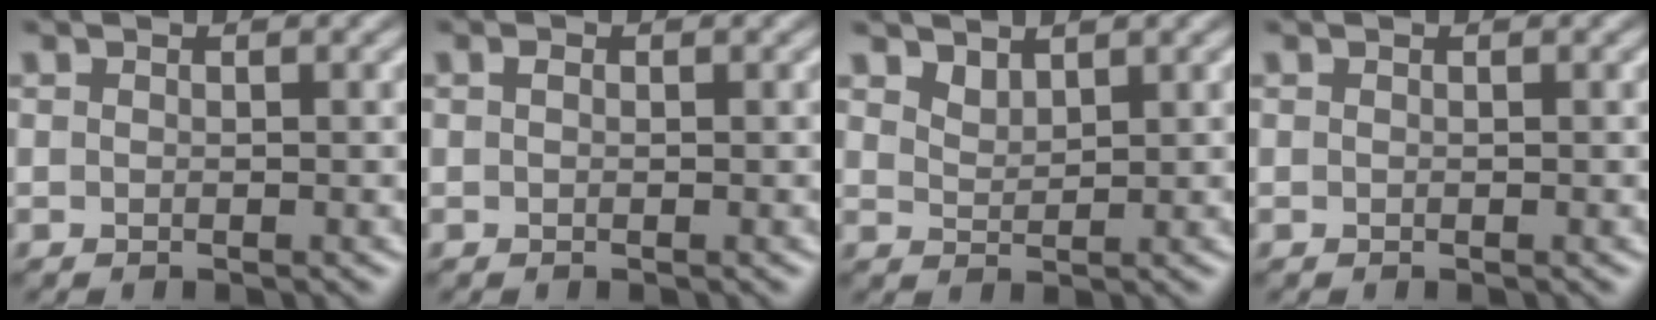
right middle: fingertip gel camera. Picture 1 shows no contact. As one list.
[{"total": 0.6, "force": [0.0, 0.5, 0.4], "torque": [-0.008, -0.001, 0.001]}, {"total": 1.3, "force": [1.2, 0.5, 0.3], "torque": [-0.009, -0.007, 0.025]}, {"total": 0.0}]